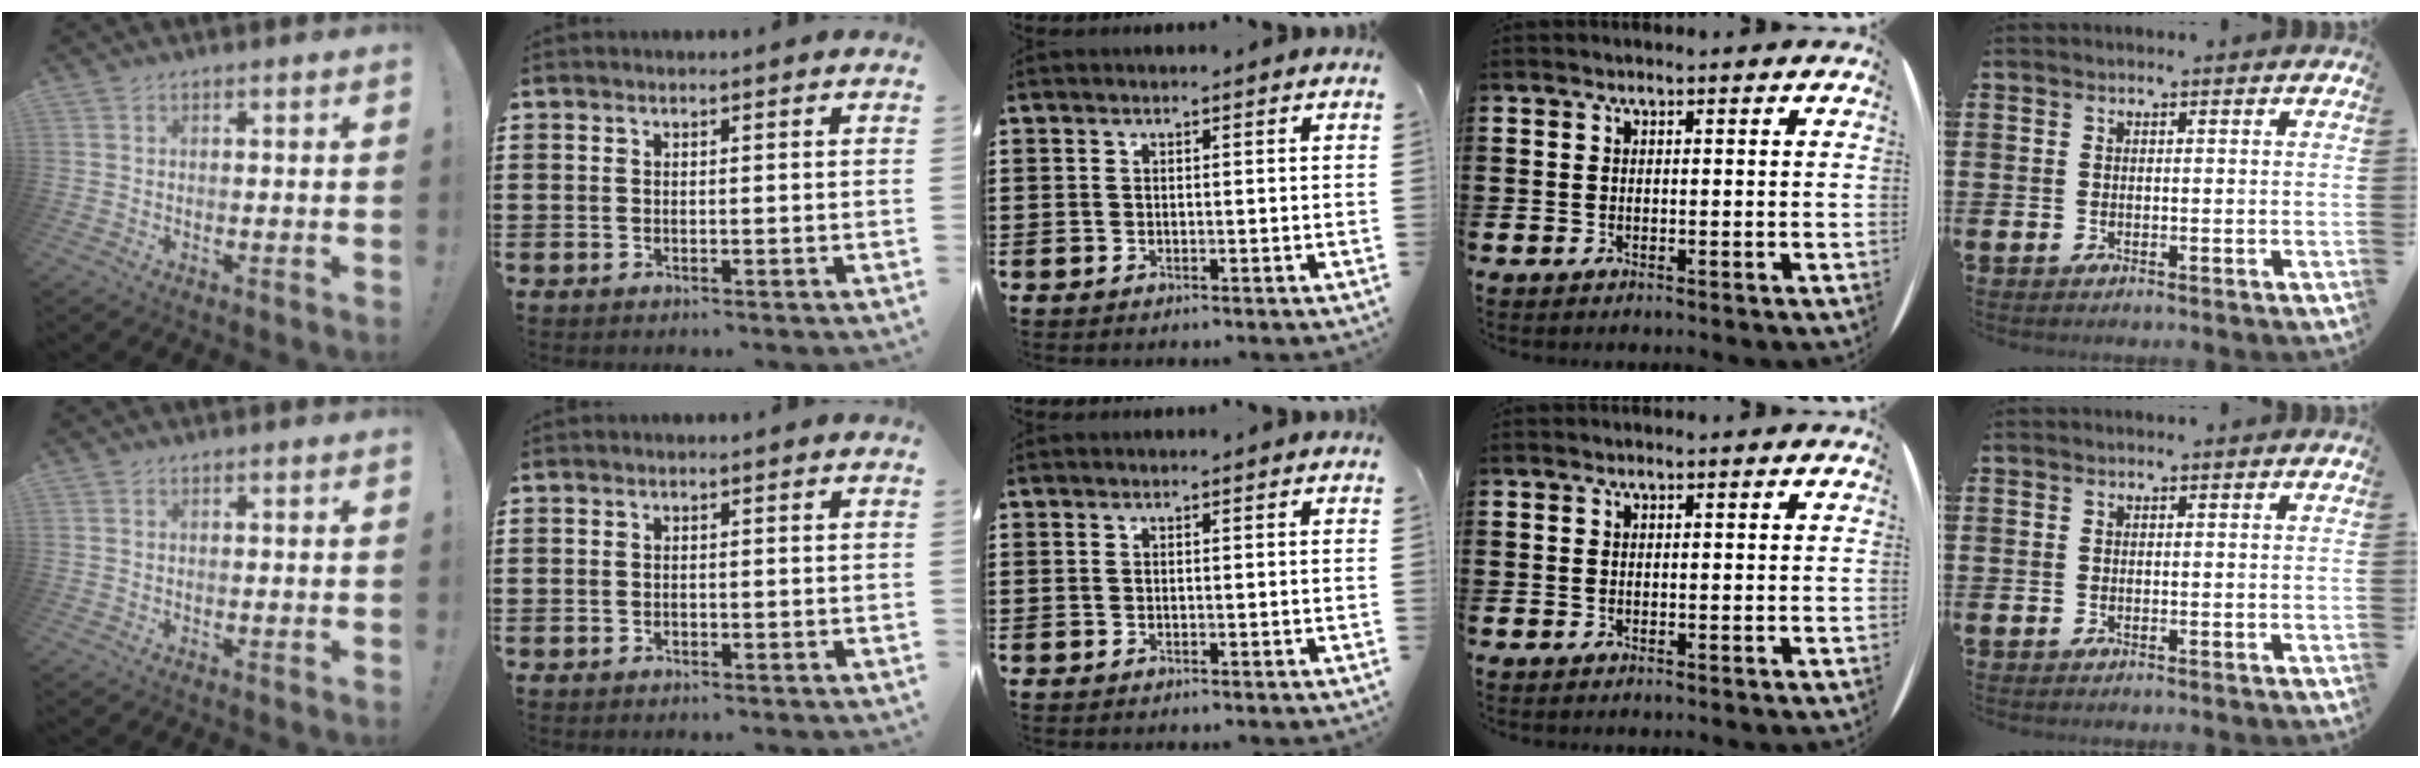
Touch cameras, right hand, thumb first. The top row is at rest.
{}